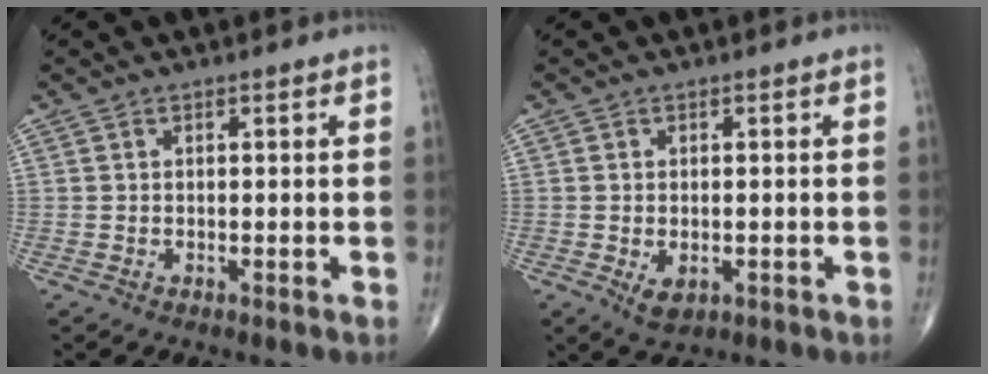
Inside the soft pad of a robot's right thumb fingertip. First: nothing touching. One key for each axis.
{"total": 3.4, "fx": -1.0, "fy": 2.0, "fz": 2.5, "tx": -0.037, "ty": -0.004, "tz": -0.007}